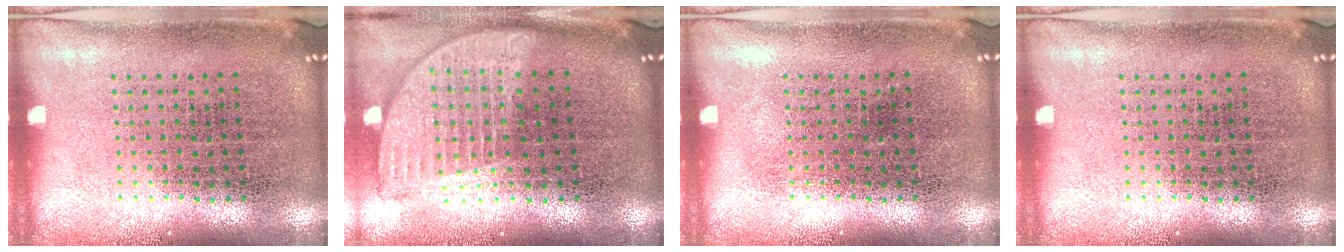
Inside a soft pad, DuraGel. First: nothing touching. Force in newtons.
{"total": 1.9, "press": 1.5, "slide": 1.1}
{"total": 0.0}
{"total": 0.0}